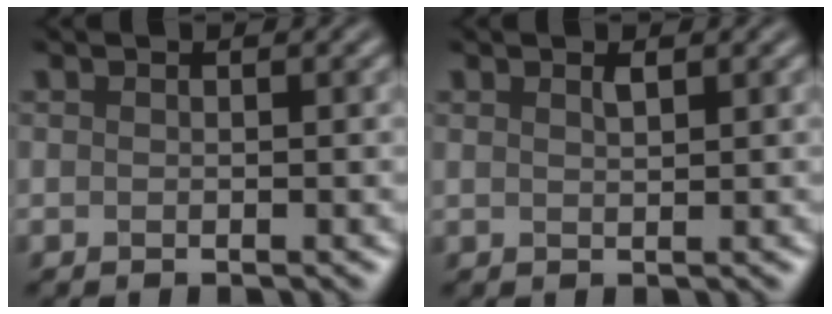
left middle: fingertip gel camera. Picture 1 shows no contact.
{"total": 0.6, "force": [0.5, -0.3, -0.2], "torque": [-0.010, 0.010, 0.021]}